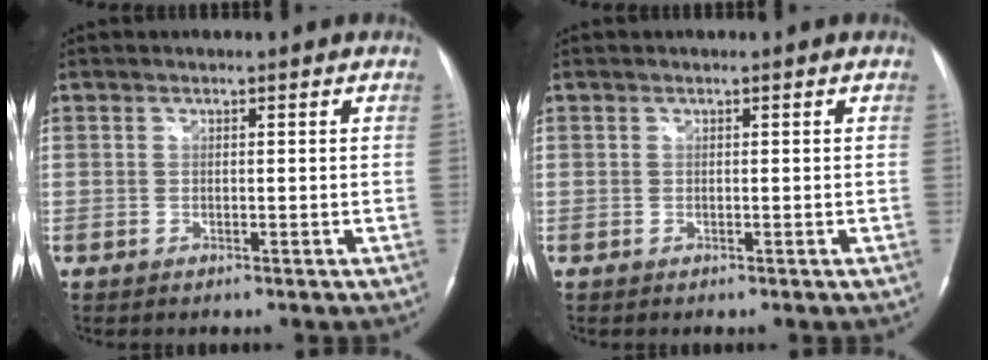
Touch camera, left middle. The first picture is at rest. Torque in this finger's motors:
{"motor_torque": [0.00, 0.00, 0.00, 0.01]}